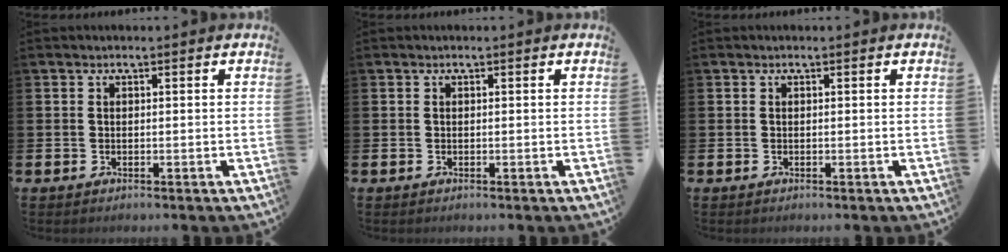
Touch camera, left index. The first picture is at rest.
{"total": 0.0}
{"total": 0.0}